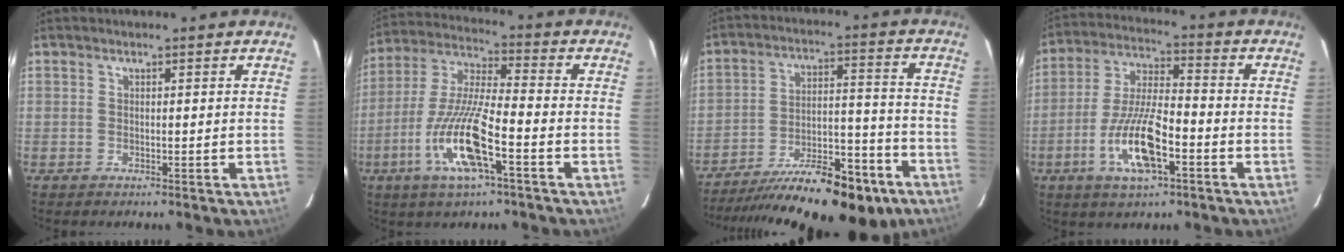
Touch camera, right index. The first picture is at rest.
{"total": 13.9, "force": [-5.4, 1.6, 12.7], "torque": [-0.263, -0.011, -0.104]}
{"total": 19.9, "force": [-14.8, 4.8, 12.4], "torque": [-0.155, 0.017, -0.237]}
{"total": 12.1, "force": [-4.7, 2.8, 10.8], "torque": [-0.218, -0.003, -0.085]}